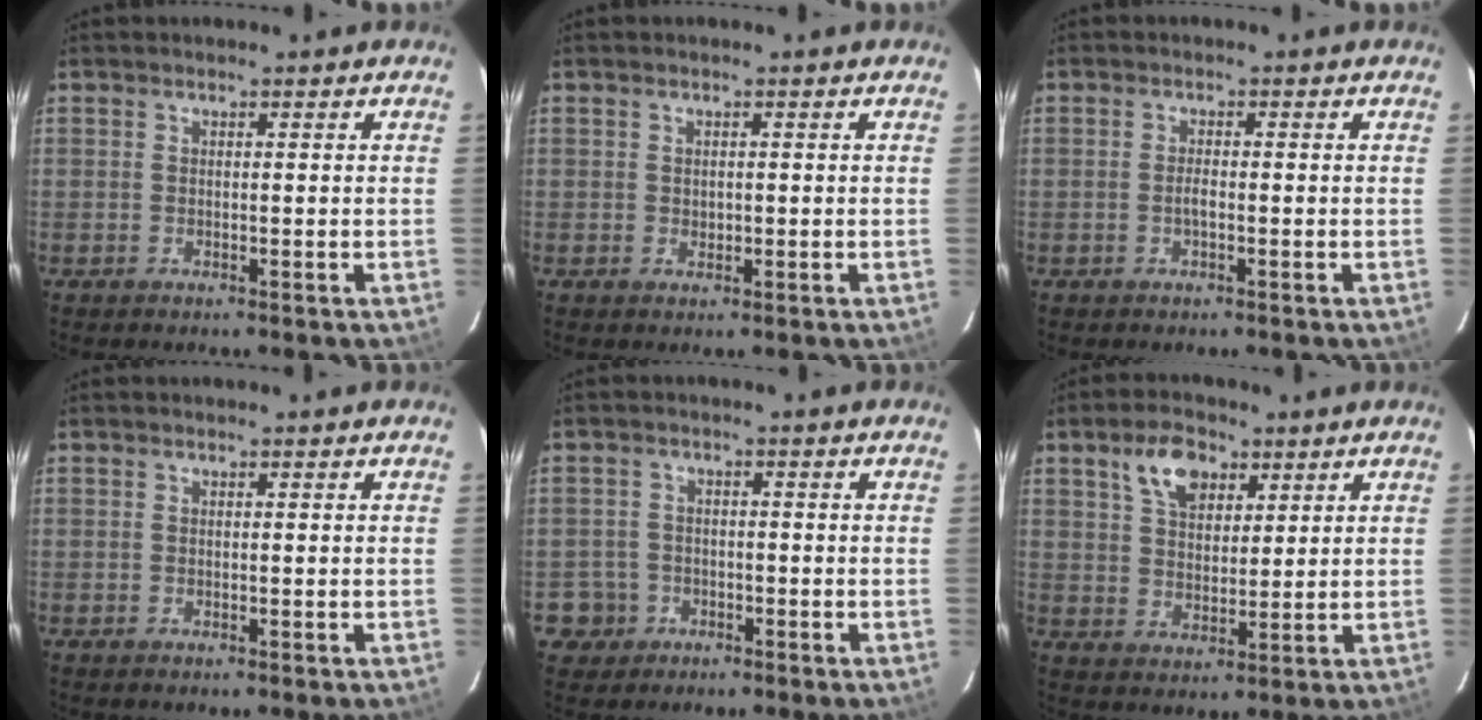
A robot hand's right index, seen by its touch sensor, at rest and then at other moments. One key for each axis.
{"total": 1.1, "fx": 0.0, "fy": 1.0, "fz": 0.4, "tx": -0.003, "ty": 0.001, "tz": 0.002}
{"total": 1.4, "fx": -0.5, "fy": 0.4, "fz": 1.2, "tx": -0.023, "ty": 0.000, "tz": -0.011}
{"total": 0.0}
{"total": 4.9, "fx": -1.9, "fy": 4.5, "fz": 0.0, "tx": -0.011, "ty": 0.024, "tz": -0.031}
{"total": 8.0, "fx": 4.3, "fy": 4.6, "fz": 5.0, "tx": -0.088, "ty": 0.016, "tz": 0.078}